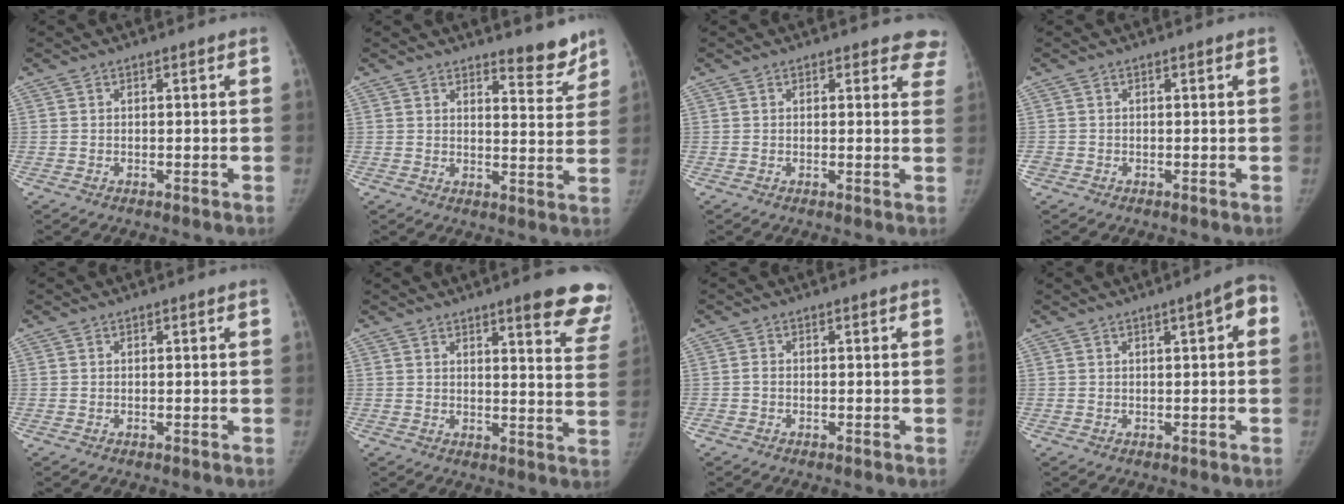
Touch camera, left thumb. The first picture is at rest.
{"total": 6.0, "force": [5.2, 1.6, 2.3], "torque": [-0.005, -0.048, 0.071]}
{"total": 5.9, "force": [5.3, 2.5, 0.6], "torque": [0.044, -0.022, 0.029]}
{"total": 0.9, "force": [-0.3, 0.8, 0.2], "torque": [0.001, 0.001, -0.006]}
{"total": 0.0}
{"total": 13.8, "force": [10.0, 2.5, 9.2], "torque": [-0.073, -0.053, 0.105]}
{"total": 0.6, "force": [-0.3, 0.4, 0.2], "torque": [-0.002, 0.000, -0.008]}
{"total": 4.2, "force": [1.0, 1.0, 4.0], "torque": [-0.045, 0.009, 0.008]}